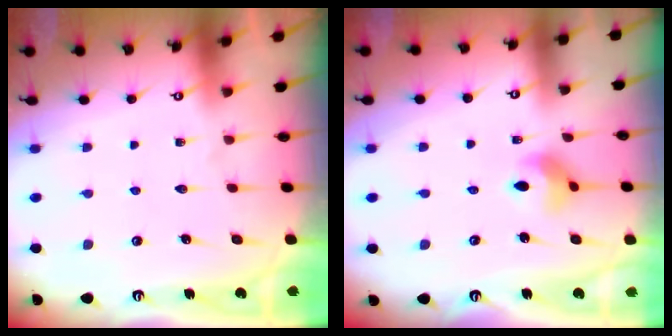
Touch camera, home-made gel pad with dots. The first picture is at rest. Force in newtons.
{"total": 5.5, "press": 5.5, "slide": 0.5}